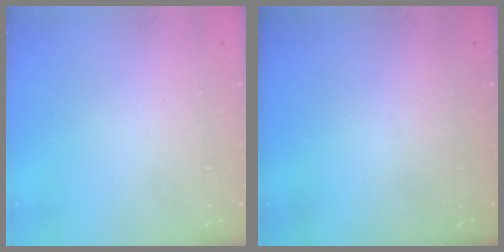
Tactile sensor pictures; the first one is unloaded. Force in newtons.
{"total": 0.0}